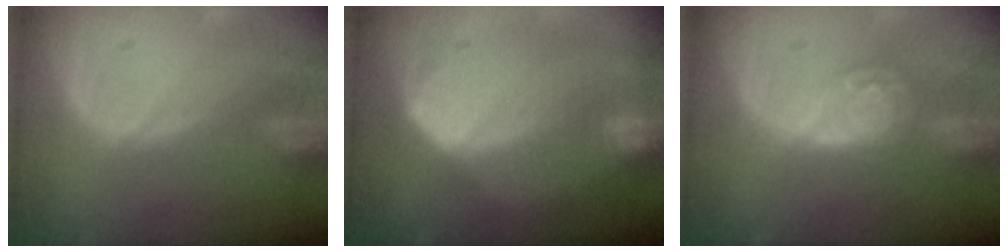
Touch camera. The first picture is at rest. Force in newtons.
{"total": 10.4, "press": 9.0, "slide": 5.1}
{"total": 6.3, "press": 6.3, "slide": 0.4}